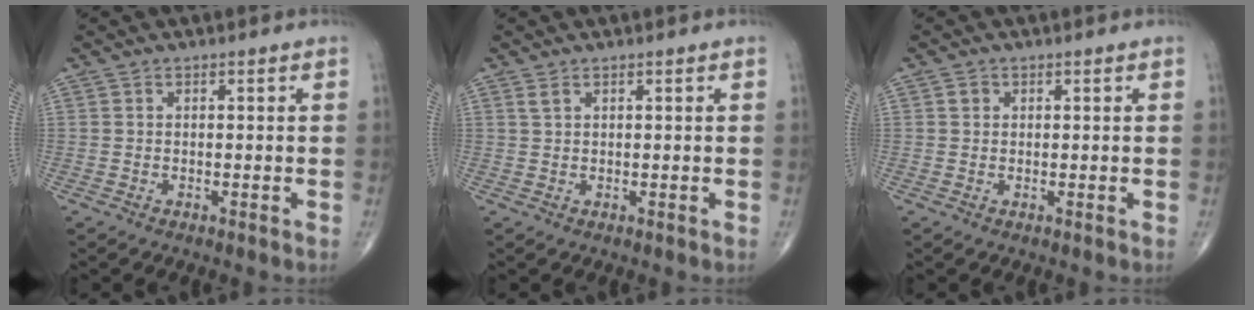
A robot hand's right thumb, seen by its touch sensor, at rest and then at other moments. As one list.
[{"total": 1.0, "force": [0.7, 0.3, 0.6], "torque": [-0.014, 0.006, 0.016]}, {"total": 1.1, "force": [0.3, 1.0, 0.4], "torque": [0.000, 0.001, 0.003]}]